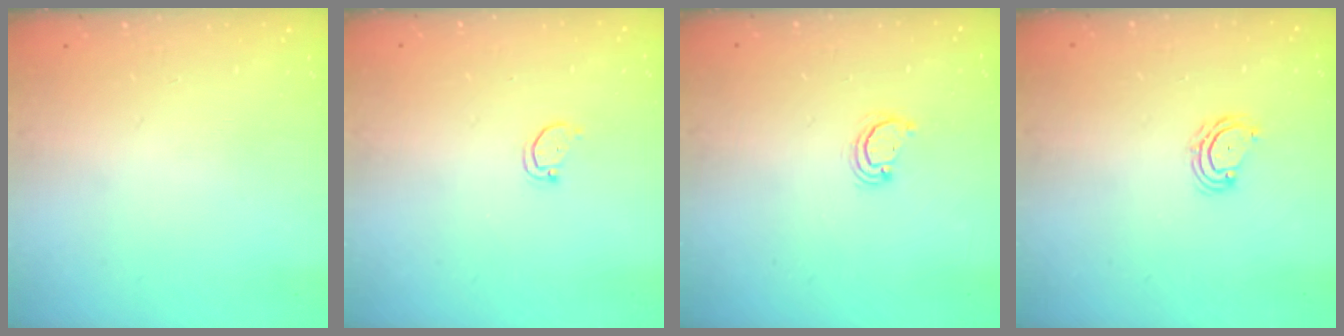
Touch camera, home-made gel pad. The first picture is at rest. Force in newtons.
{"total": 1.8, "press": 1.8, "slide": 0.1}
{"total": 2.6, "press": 2.6, "slide": 0.3}
{"total": 5.0, "press": 5.0, "slide": 0.4}